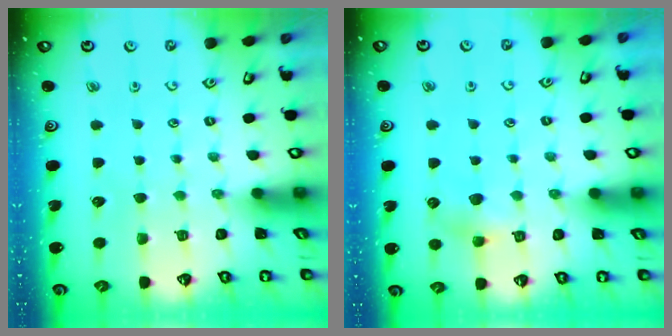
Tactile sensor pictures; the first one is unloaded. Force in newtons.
{"total": 6.2, "press": 6.2, "slide": 0.6}